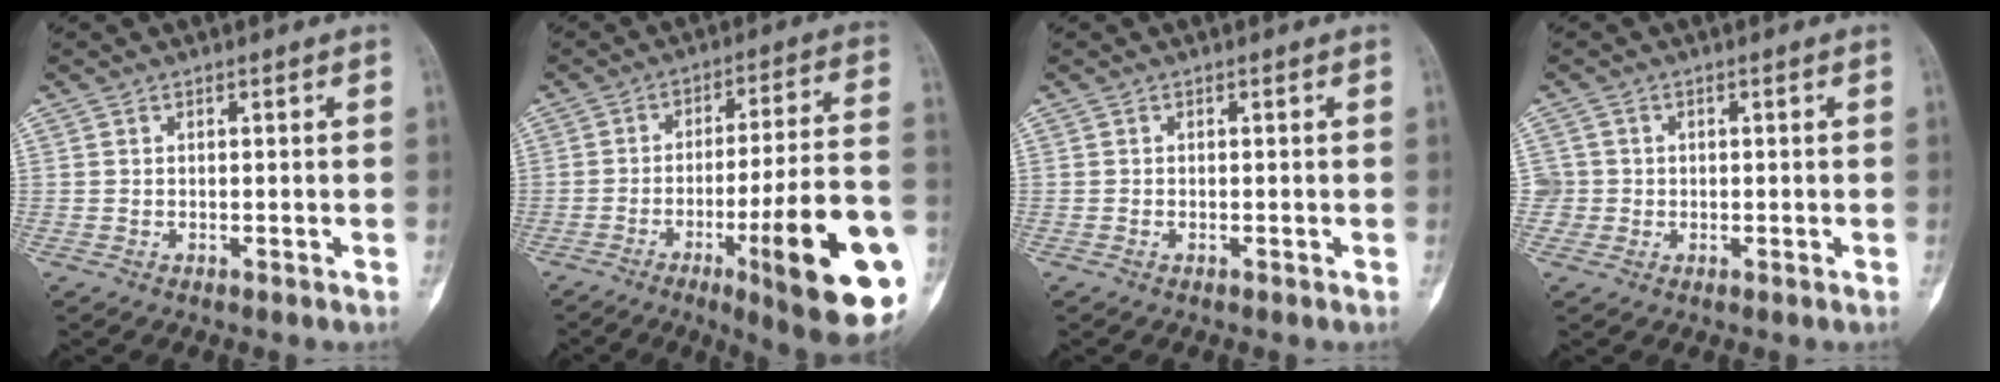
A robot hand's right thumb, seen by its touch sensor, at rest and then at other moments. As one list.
[{"total": 23.7, "force": [-8.3, 3.7, 21.9], "torque": [-0.264, 0.018, -0.113]}, {"total": 0.0}, {"total": 2.6, "force": [0.0, 2.6, 0.0], "torque": [0.020, 0.007, 0.000]}]